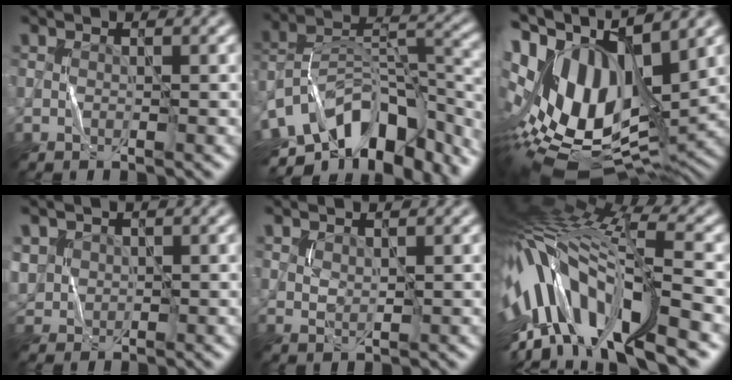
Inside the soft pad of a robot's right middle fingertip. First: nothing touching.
{"total": 13.9, "force": [-8.1, 7.3, 8.6], "torque": [-0.166, 0.012, -0.132]}
{"total": 17.5, "force": [2.1, 8.5, 15.1], "torque": [-0.279, 0.005, 0.053]}
{"total": 2.3, "force": [0.9, 2.0, 0.7], "torque": [-0.026, 0.001, 0.023]}
{"total": 1.3, "force": [0.9, 0.6, 0.8], "torque": [-0.020, -0.002, 0.024]}
{"total": 15.6, "force": [-2.8, 6.2, 14.0], "torque": [-0.285, 0.025, -0.043]}